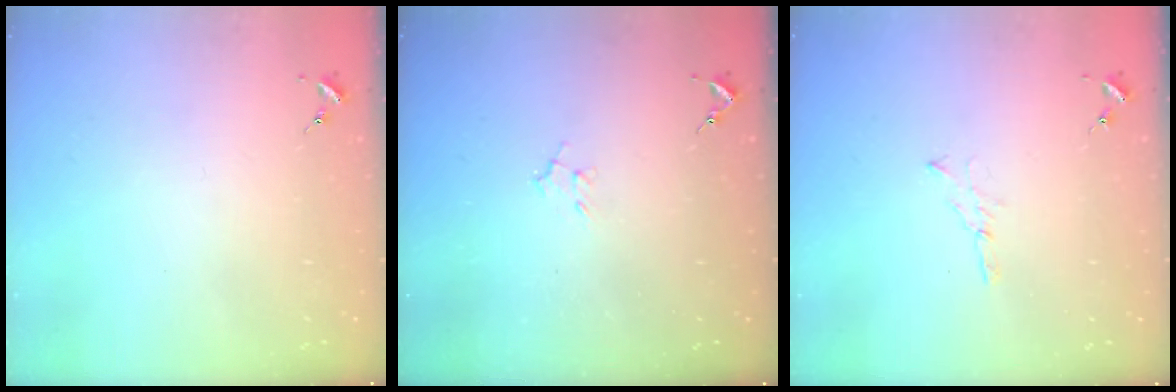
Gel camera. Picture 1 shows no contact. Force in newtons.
{"total": 5.5, "press": 5.4, "slide": 0.8}
{"total": 2.6, "press": 2.6, "slide": 0.3}